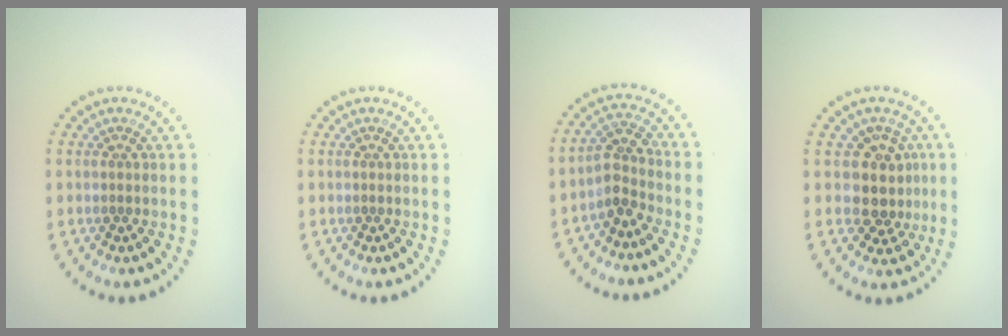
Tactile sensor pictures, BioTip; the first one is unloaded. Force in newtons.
{"total": 0.0}
{"total": 2.7, "press": 2.0, "slide": 1.8}
{"total": 3.4, "press": 2.8, "slide": 2.0}